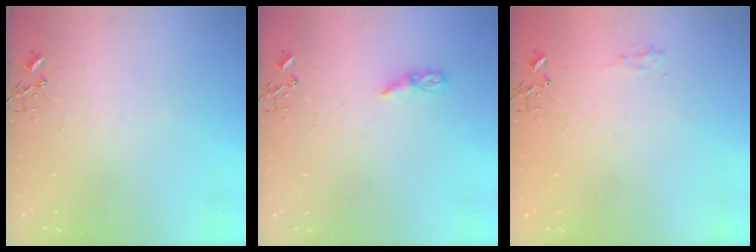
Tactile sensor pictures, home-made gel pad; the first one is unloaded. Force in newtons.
{"total": 5.0, "press": 4.9, "slide": 0.5}
{"total": 6.7, "press": 6.6, "slide": 0.7}